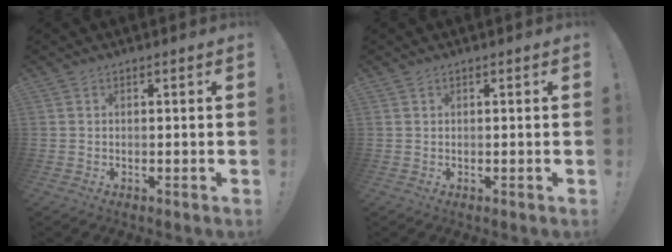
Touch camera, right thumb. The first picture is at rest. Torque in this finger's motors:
{"motor_torque": [0.11, 0.01, -0.16, 0.08, -0.05]}